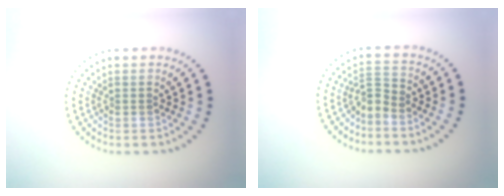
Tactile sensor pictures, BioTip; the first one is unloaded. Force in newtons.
{"total": 2.1, "press": 1.4, "slide": 1.6}